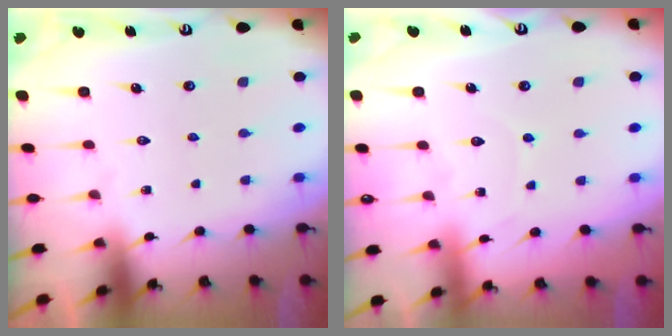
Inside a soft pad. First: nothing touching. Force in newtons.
{"total": 5.7, "press": 5.6, "slide": 0.8}